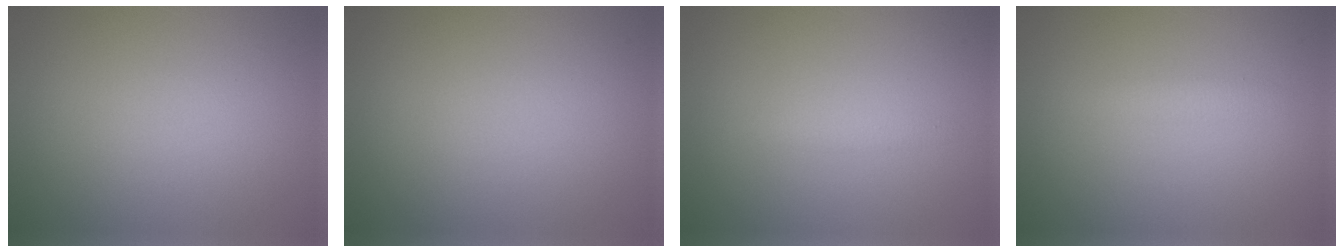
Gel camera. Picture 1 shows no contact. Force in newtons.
{"total": 0.0}
{"total": 1.0, "press": 1.0, "slide": 0.0}
{"total": 1.0, "press": 1.0, "slide": 0.0}